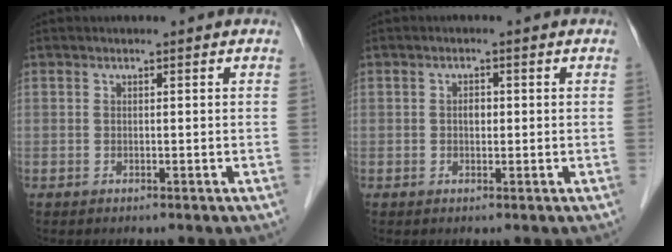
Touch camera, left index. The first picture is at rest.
{"total": 1.3, "force": [0.0, 0.9, 1.0], "torque": [-0.016, 0.003, 0.000]}